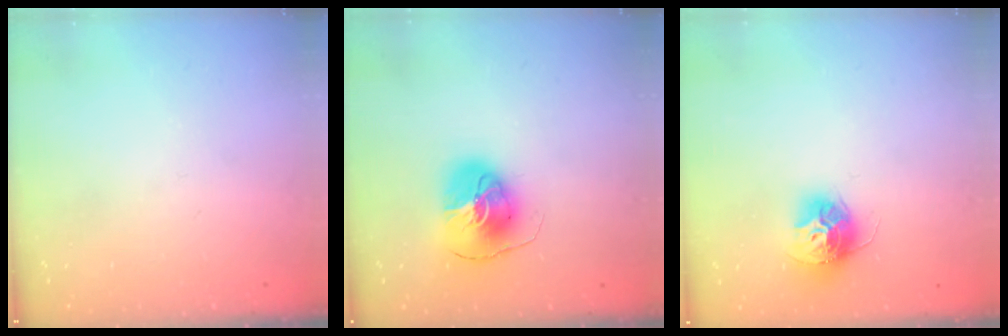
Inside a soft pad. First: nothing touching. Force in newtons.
{"total": 10.5, "press": 10.5, "slide": 1.3}
{"total": 12.2, "press": 12.1, "slide": 1.1}